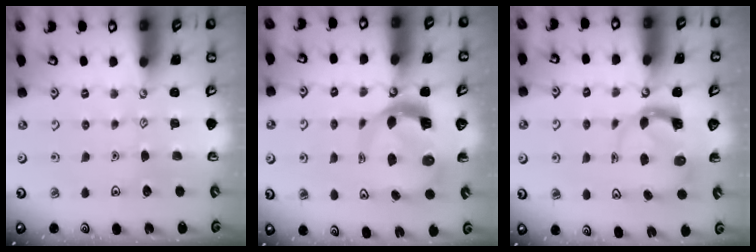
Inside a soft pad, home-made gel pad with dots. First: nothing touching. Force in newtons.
{"total": 7.3, "press": 7.3, "slide": 0.9}
{"total": 3.7, "press": 3.7, "slide": 0.5}